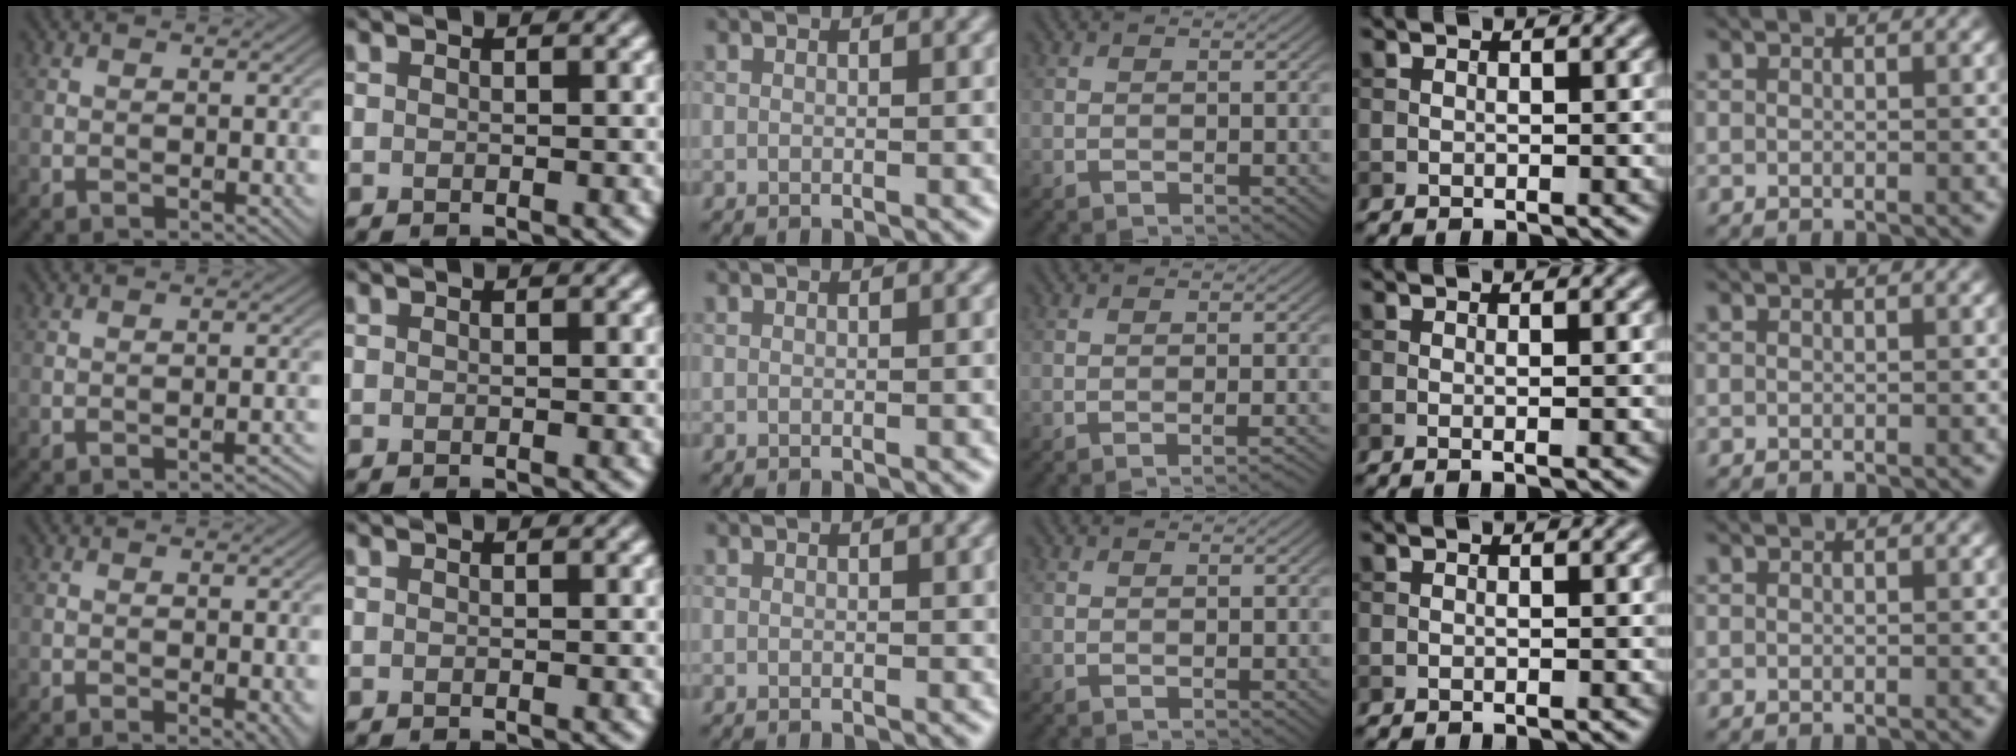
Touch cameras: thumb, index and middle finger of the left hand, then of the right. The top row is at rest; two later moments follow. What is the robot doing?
{"motion": "screw", "object": "dispenser bottle"}